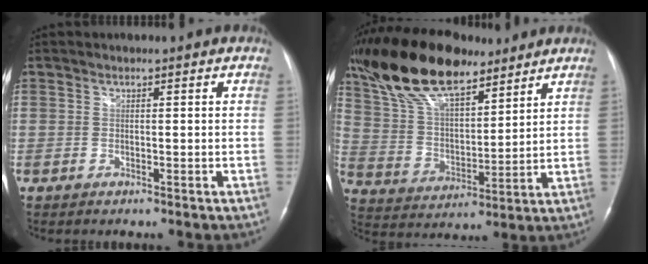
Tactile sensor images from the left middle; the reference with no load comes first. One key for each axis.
{"total": 19.5, "fx": 14.4, "fy": 6.7, "fz": 11.3, "tx": -0.225, "ty": 0.029, "tz": 0.265}